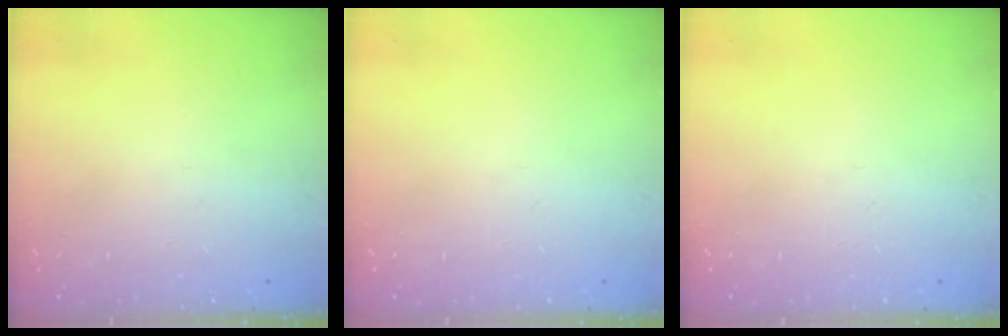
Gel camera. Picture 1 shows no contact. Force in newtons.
{"total": 0.0}
{"total": 0.0}